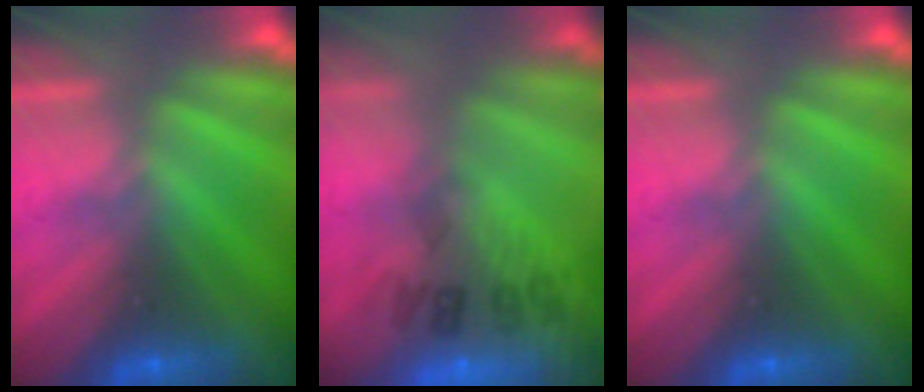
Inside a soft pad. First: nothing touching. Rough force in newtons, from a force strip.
{"total": 7.7}
{"total": 0.0}